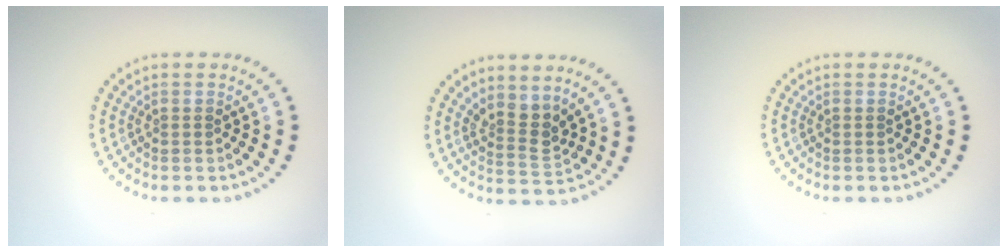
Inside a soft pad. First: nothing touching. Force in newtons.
{"total": 2.6, "press": 1.9, "slide": 1.7}
{"total": 0.0}